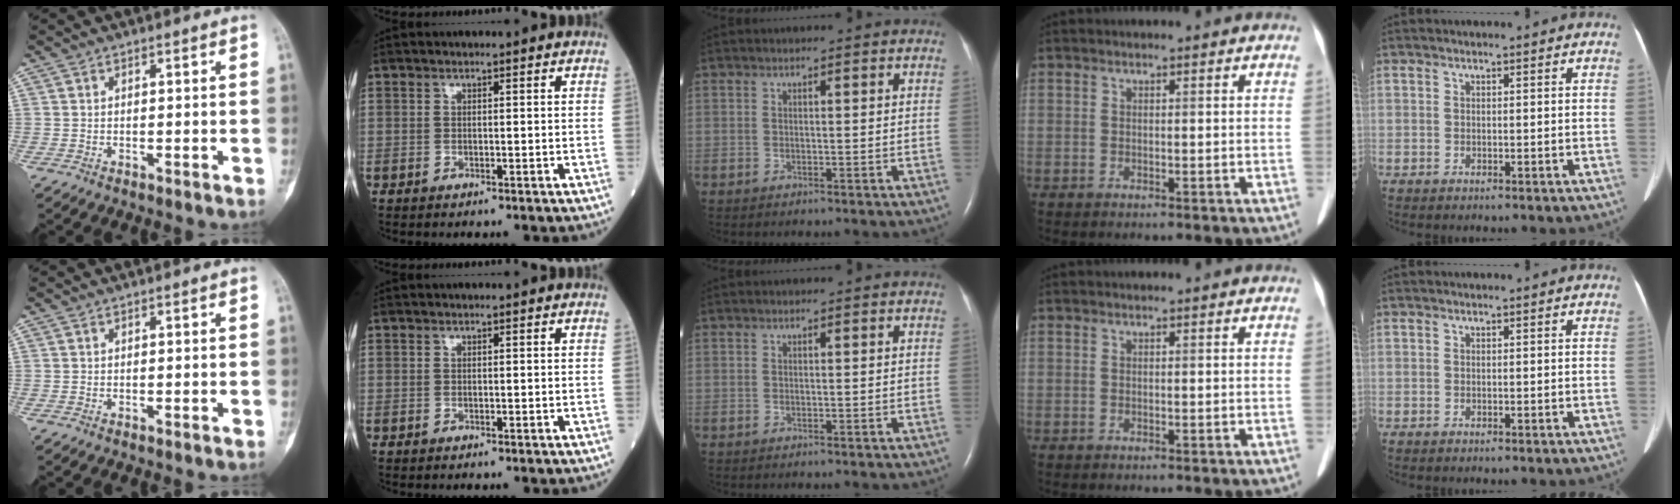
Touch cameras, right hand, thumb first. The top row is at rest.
{}